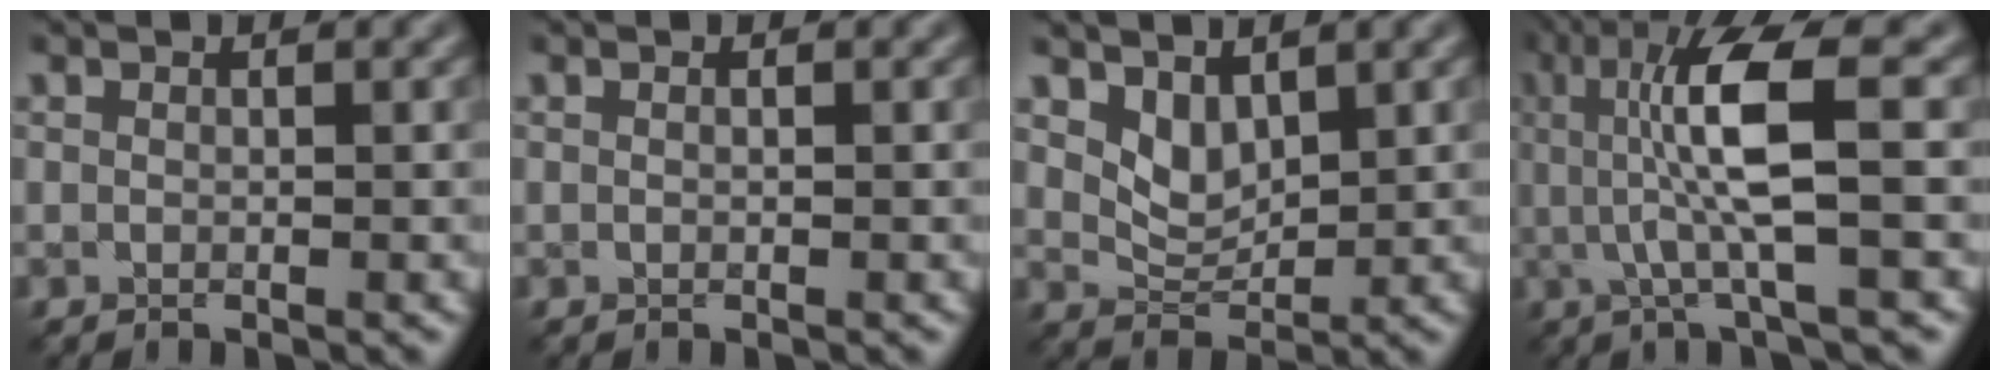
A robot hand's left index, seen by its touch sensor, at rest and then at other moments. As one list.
[{"total": 0.0}, {"total": 2.6, "force": [1.7, 1.5, 1.3], "torque": [-0.030, -0.011, 0.034]}, {"total": 7.7, "force": [0.8, 1.6, 7.5], "torque": [-0.138, 0.002, 0.016]}]